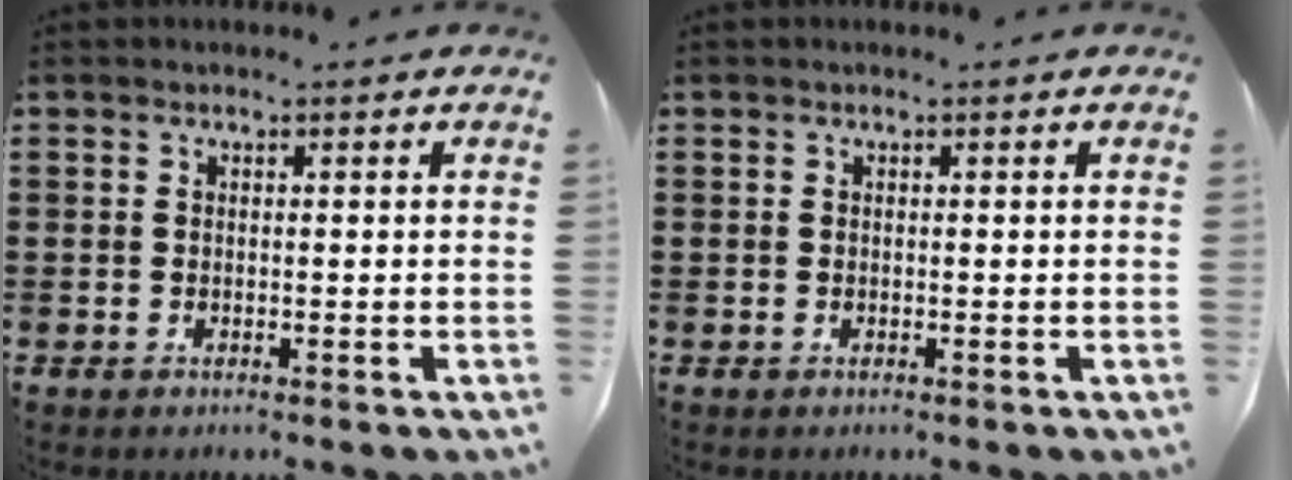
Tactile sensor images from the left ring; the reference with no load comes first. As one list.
[{"total": 0.0}]